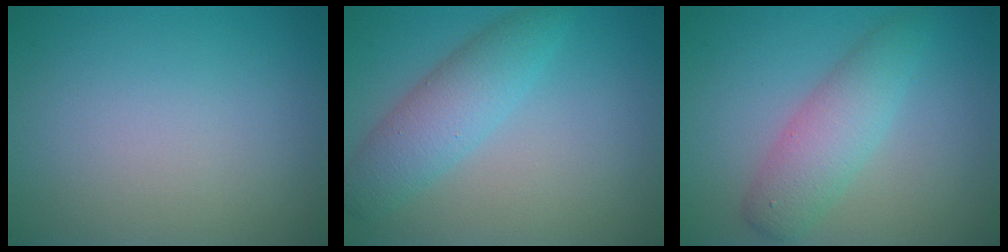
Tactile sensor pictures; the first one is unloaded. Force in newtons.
{"total": 4.2, "press": 4.2, "slide": 0.1}
{"total": 4.0, "press": 4.0, "slide": 0.1}